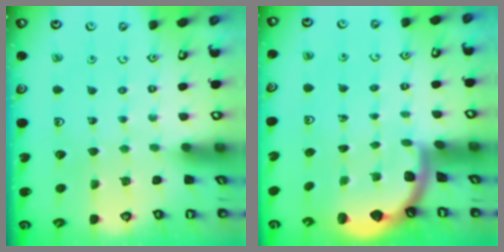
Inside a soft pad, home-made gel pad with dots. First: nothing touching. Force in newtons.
{"total": 1.6, "press": 1.6, "slide": 0.1}